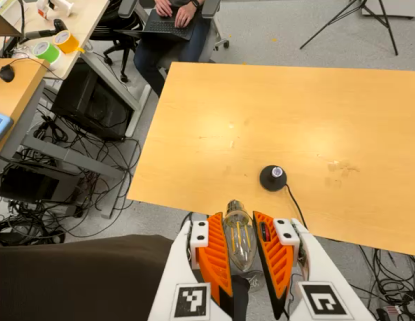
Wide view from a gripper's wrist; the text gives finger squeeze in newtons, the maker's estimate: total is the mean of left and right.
{"total": 13.8, "left": 14.7, "right": 12.9}